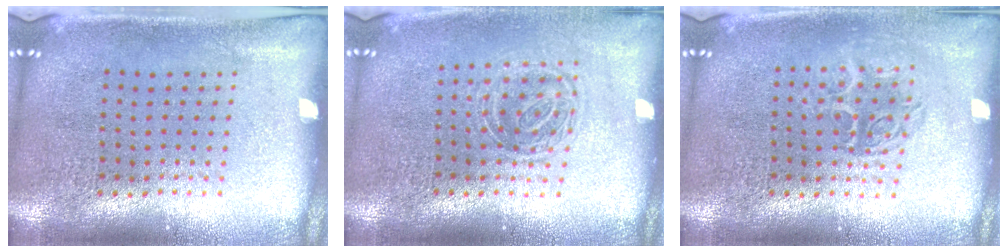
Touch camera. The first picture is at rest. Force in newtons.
{"total": 1.3, "press": 1.0, "slide": 0.8}
{"total": 1.2, "press": 1.1, "slide": 0.4}